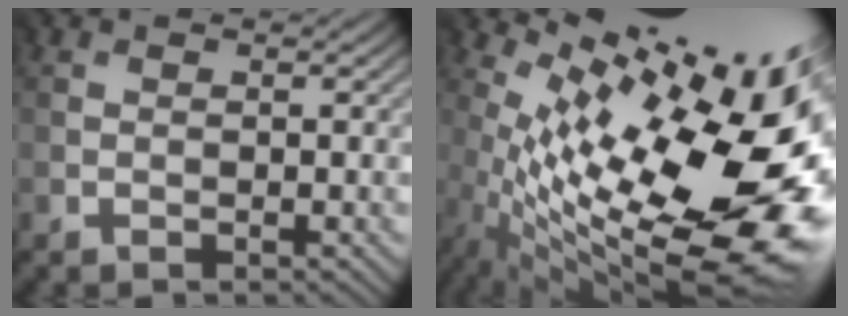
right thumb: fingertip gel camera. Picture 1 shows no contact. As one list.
[{"total": 16.1, "force": [0.0, 5.9, 15.0], "torque": [-0.235, -0.024, 0.027]}]